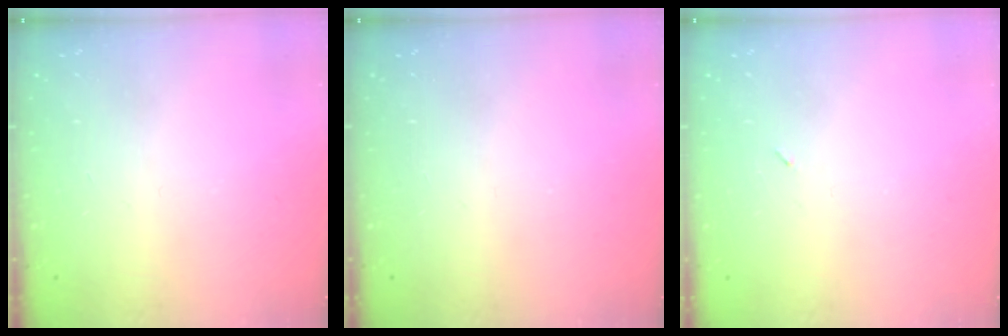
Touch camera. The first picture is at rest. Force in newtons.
{"total": 0.0}
{"total": 2.2, "press": 2.1, "slide": 0.9}